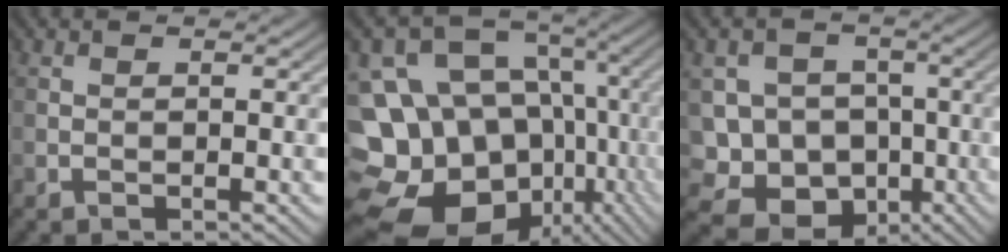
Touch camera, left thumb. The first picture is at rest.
{"total": 20.4, "force": [-5.1, 16.5, 10.7], "torque": [-0.236, 0.003, -0.050]}
{"total": 12.3, "force": [-3.5, 11.0, 4.3], "torque": [-0.122, -0.012, -0.077]}